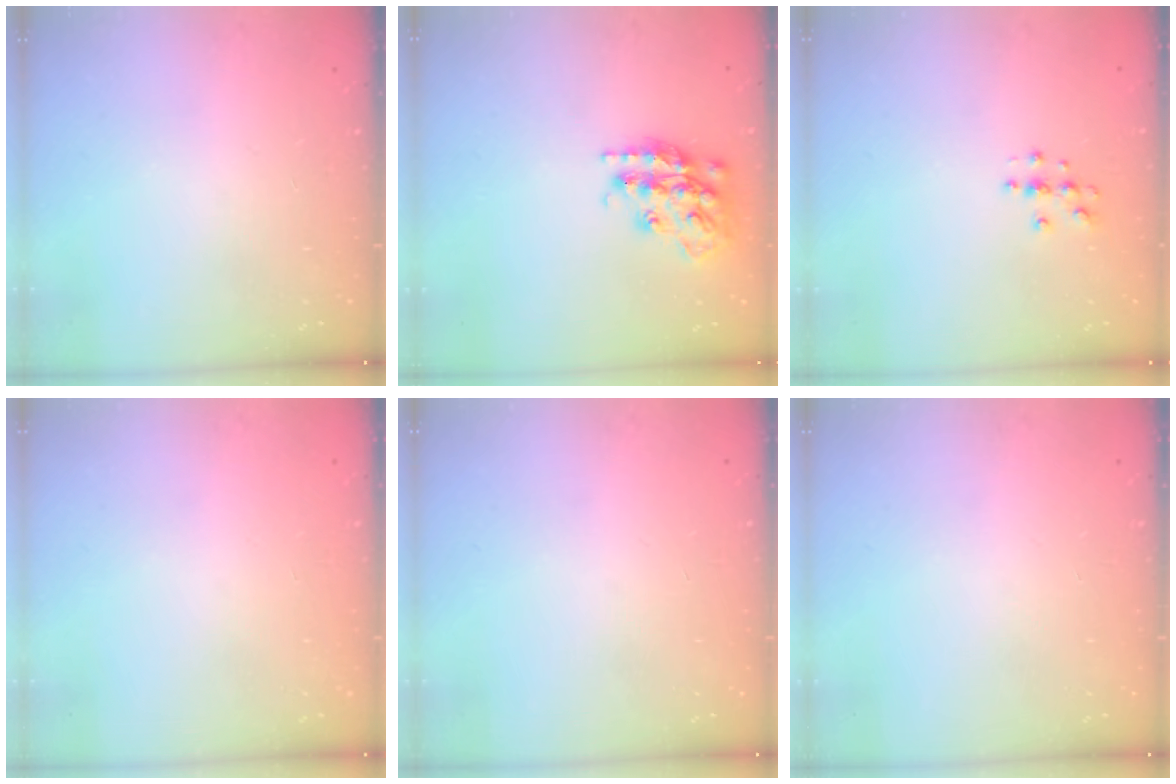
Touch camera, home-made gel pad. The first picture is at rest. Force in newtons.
{"total": 16.6, "press": 16.6, "slide": 1.1}
{"total": 3.9, "press": 3.8, "slide": 0.4}
{"total": 0.0}
{"total": 0.0}
{"total": 0.0}